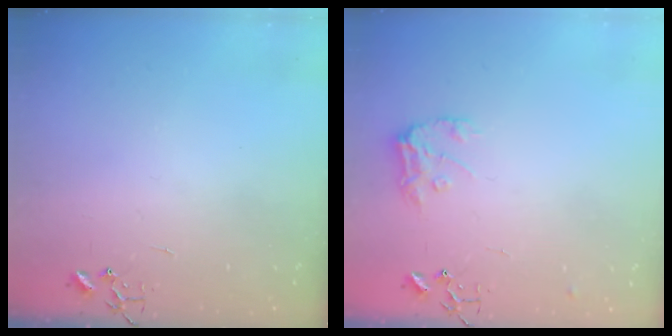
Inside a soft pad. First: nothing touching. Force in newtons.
{"total": 9.8, "press": 9.8, "slide": 0.6}